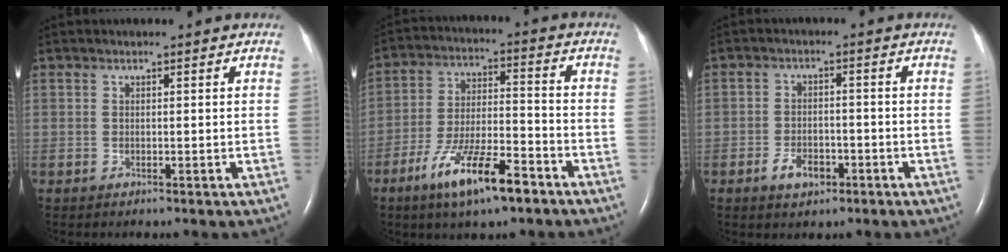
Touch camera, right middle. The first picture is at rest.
{"total": 12.1, "force": [-7.5, 2.6, 9.1], "torque": [-0.169, -0.007, -0.131]}
{"total": 4.3, "force": [-2.3, 2.5, 2.7], "torque": [-0.051, 0.003, -0.037]}